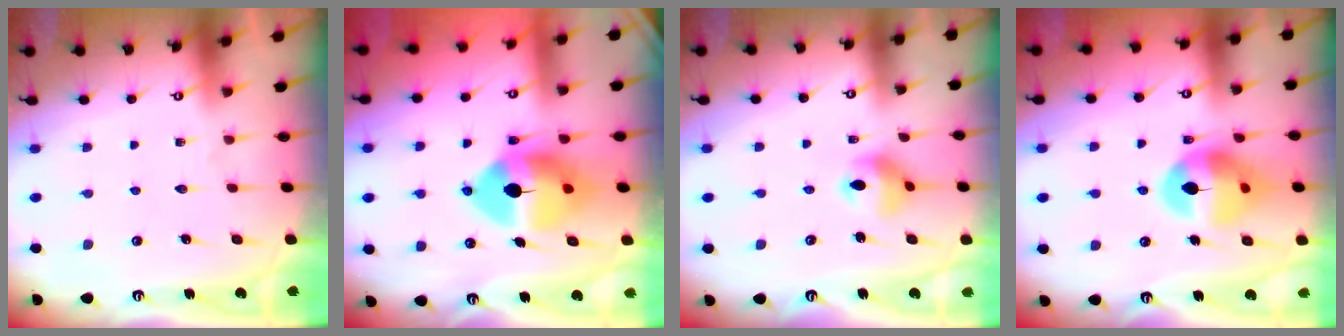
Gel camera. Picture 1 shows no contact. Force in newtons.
{"total": 14.4, "press": 14.2, "slide": 2.2}
{"total": 10.0, "press": 9.4, "slide": 3.4}
{"total": 13.5, "press": 13.4, "slide": 1.9}